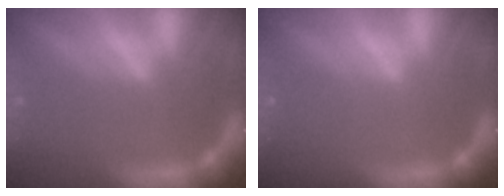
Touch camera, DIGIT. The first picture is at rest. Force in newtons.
{"total": 0.0}